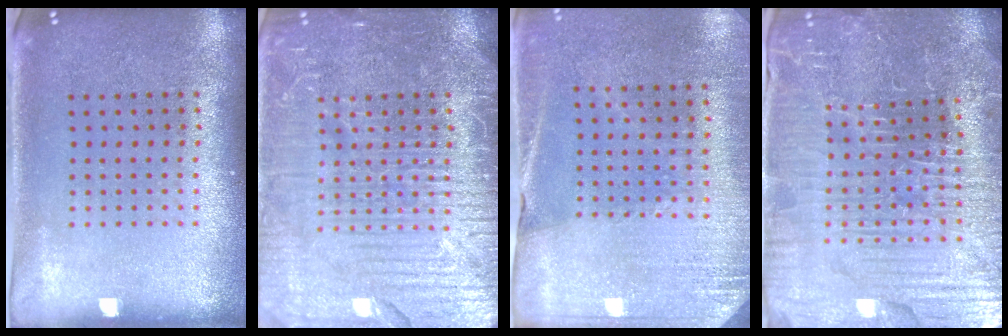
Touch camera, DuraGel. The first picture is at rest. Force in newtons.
{"total": 7.2, "press": 7.1, "slide": 0.8}
{"total": 2.6, "press": 2.5, "slide": 0.8}
{"total": 4.8, "press": 4.7, "slide": 1.1}